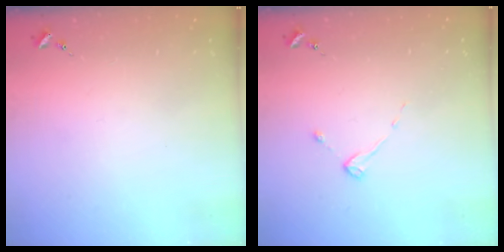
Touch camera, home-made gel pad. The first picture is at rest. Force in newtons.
{"total": 2.6, "press": 2.5, "slide": 0.4}